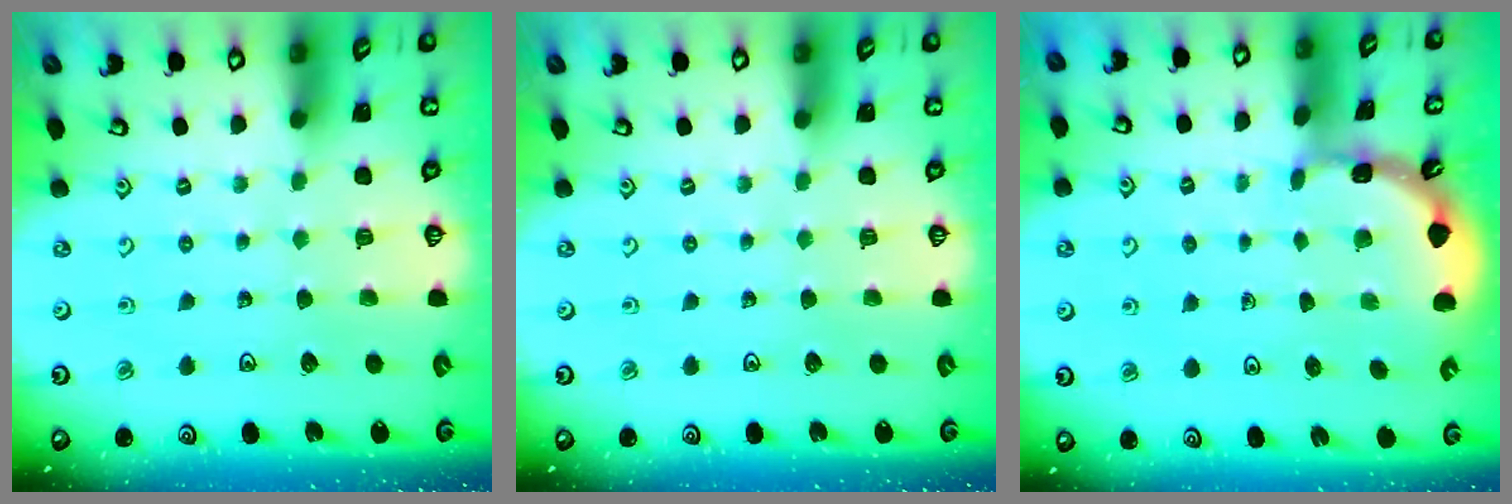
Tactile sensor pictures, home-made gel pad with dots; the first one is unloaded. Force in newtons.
{"total": 0.0}
{"total": 1.7, "press": 1.7, "slide": 0.1}